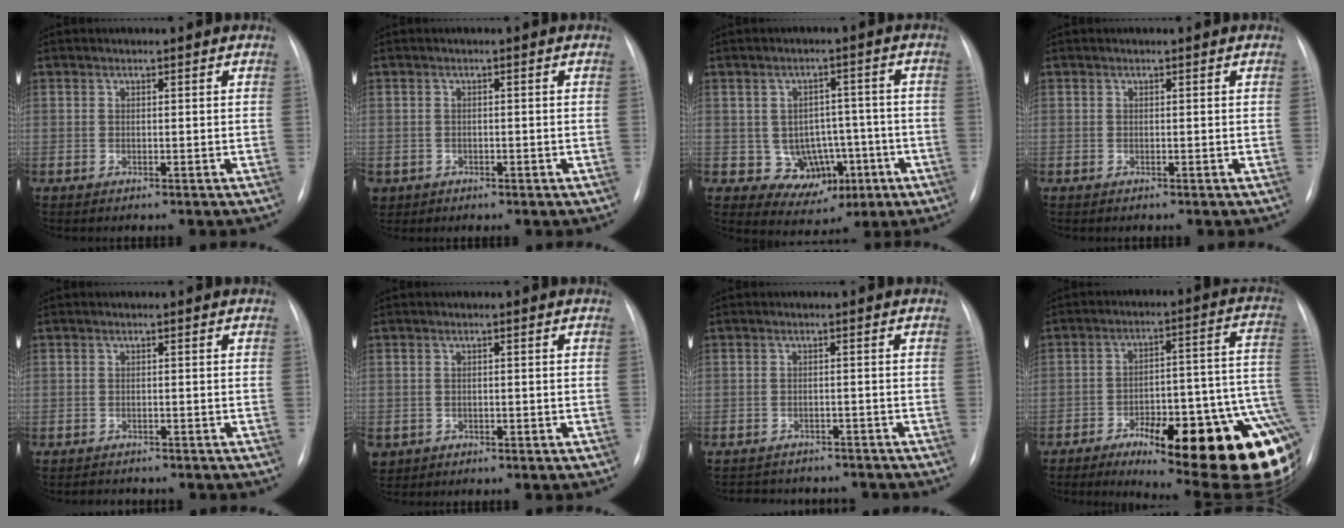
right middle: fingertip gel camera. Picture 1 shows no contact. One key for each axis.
{"total": 2.4, "fx": -1.1, "fy": 2.1, "fz": 0.5, "tx": -0.012, "ty": 0.001, "tz": -0.011}
{"total": 8.1, "fx": -2.0, "fy": 6.7, "fz": 4.0, "tx": -0.049, "ty": 0.023, "tz": -0.009}
{"total": 0.0}
{"total": 1.5, "fx": -1.4, "fy": 0.7, "fz": 0.0, "tx": -0.005, "ty": -0.002, "tz": -0.019}
{"total": 2.7, "fx": -1.1, "fy": 2.4, "fz": 0.7, "tx": -0.018, "ty": 0.001, "tz": -0.009}
{"total": 7.6, "fx": -7.0, "fy": 2.9, "fz": 1.3, "tx": -0.020, "ty": 0.010, "tz": -0.083}
{"total": 28.8, "fx": -13.0, "fy": 6.9, "fz": 24.8, "tx": -0.203, "ty": 0.021, "tz": -0.166}